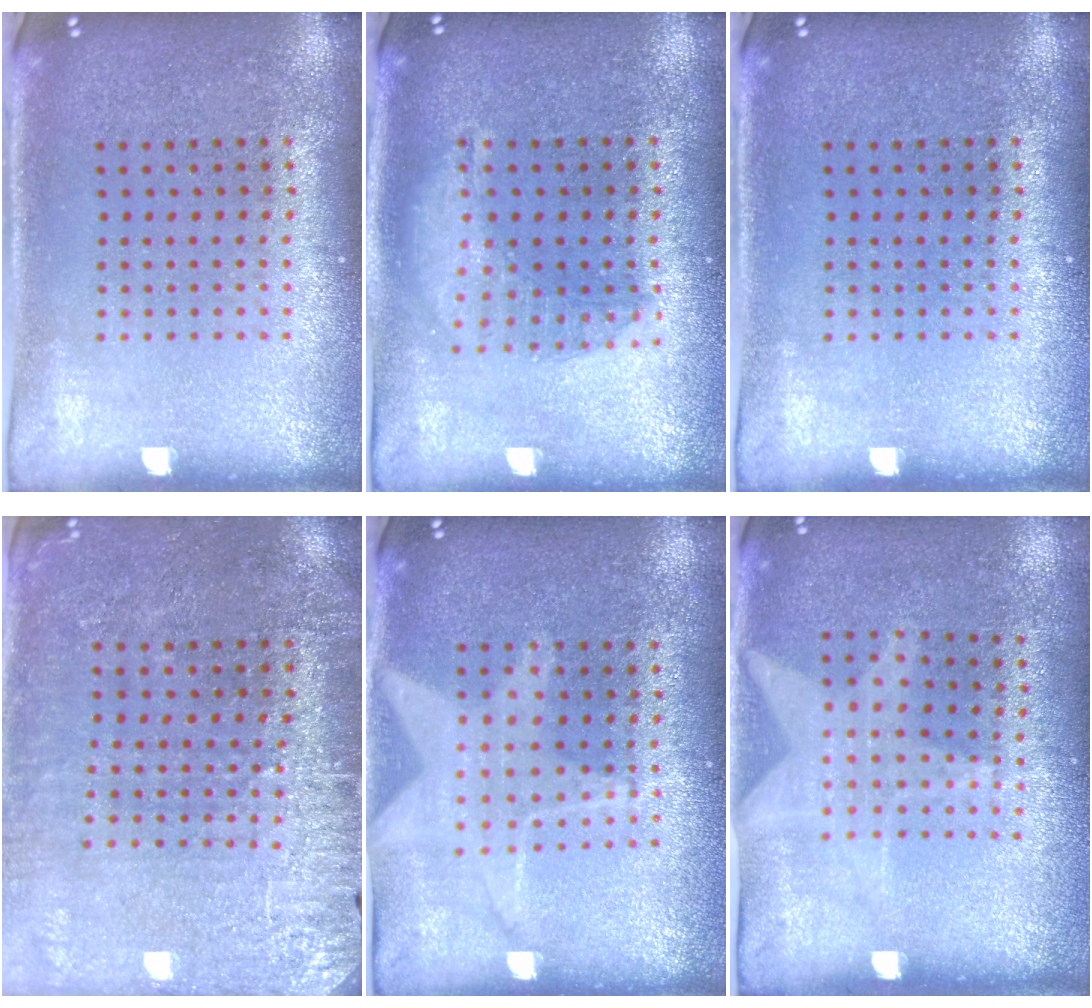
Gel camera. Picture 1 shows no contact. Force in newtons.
{"total": 1.4, "press": 1.4, "slide": 0.4}
{"total": 0.0}
{"total": 3.0, "press": 2.9, "slide": 0.6}
{"total": 1.3, "press": 1.3, "slide": 0.5}
{"total": 1.1, "press": 0.8, "slide": 0.8}